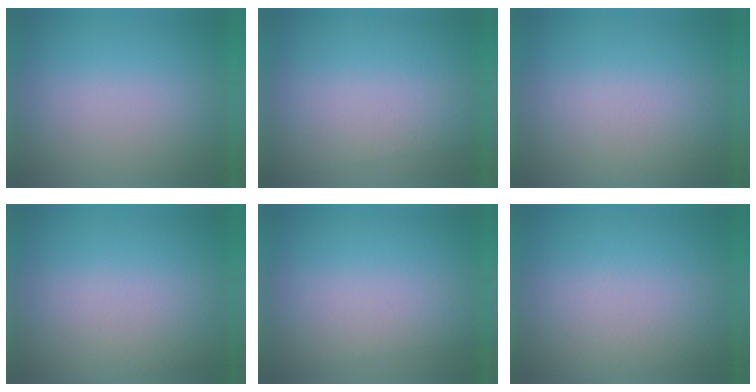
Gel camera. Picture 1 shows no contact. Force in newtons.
{"total": 2.8}
{"total": 2.7}
{"total": 2.2}
{"total": 2.8}
{"total": 2.6}